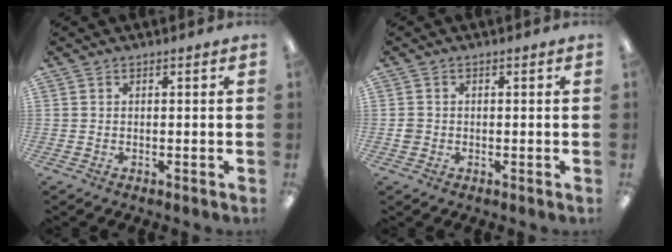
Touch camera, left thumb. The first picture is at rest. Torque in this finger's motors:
{"motor_torque": [-0.03, 0.02, 0.01, 0.00, 0.00]}